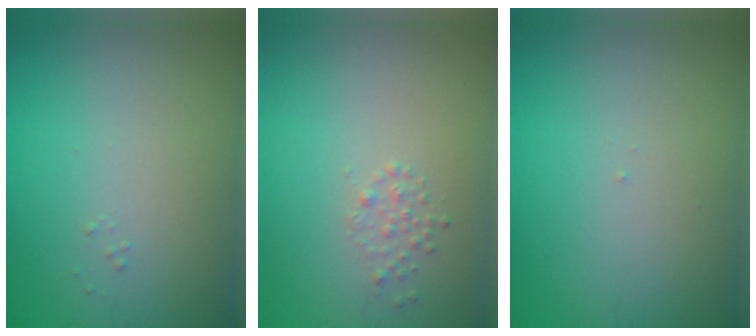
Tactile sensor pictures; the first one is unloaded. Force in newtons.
{"total": 1.0, "press": 1.0, "slide": 0.1}
{"total": 0.0}